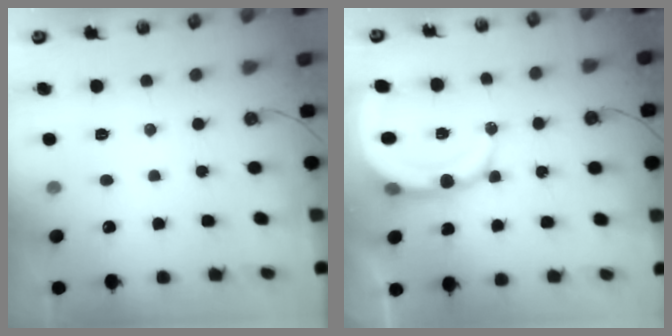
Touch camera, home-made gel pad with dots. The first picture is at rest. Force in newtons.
{"total": 12.2, "press": 12.0, "slide": 2.4}